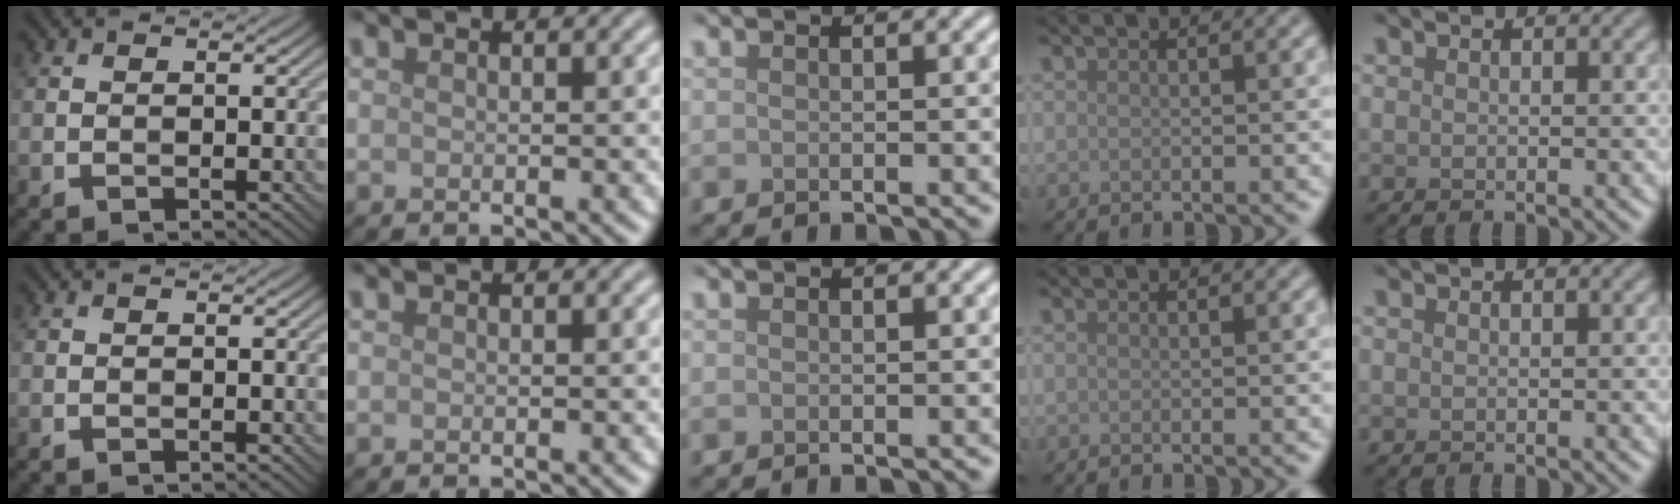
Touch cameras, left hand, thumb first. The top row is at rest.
{}